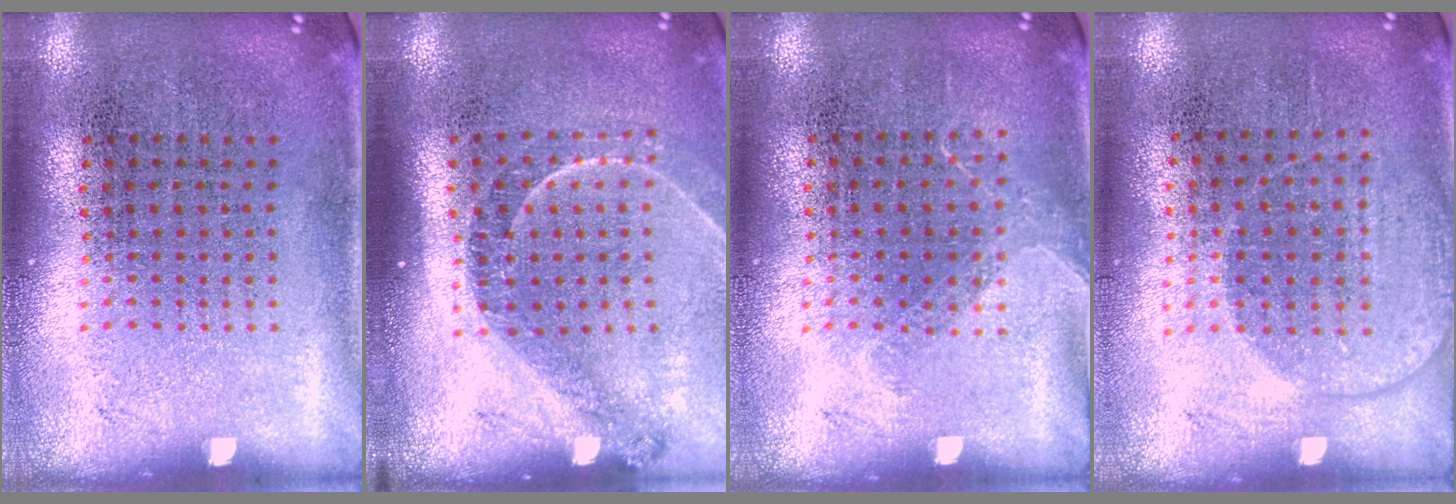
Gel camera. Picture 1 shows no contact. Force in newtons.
{"total": 1.3, "press": 1.3, "slide": 0.2}
{"total": 1.0, "press": 0.8, "slide": 0.6}
{"total": 1.4, "press": 1.2, "slide": 0.7}